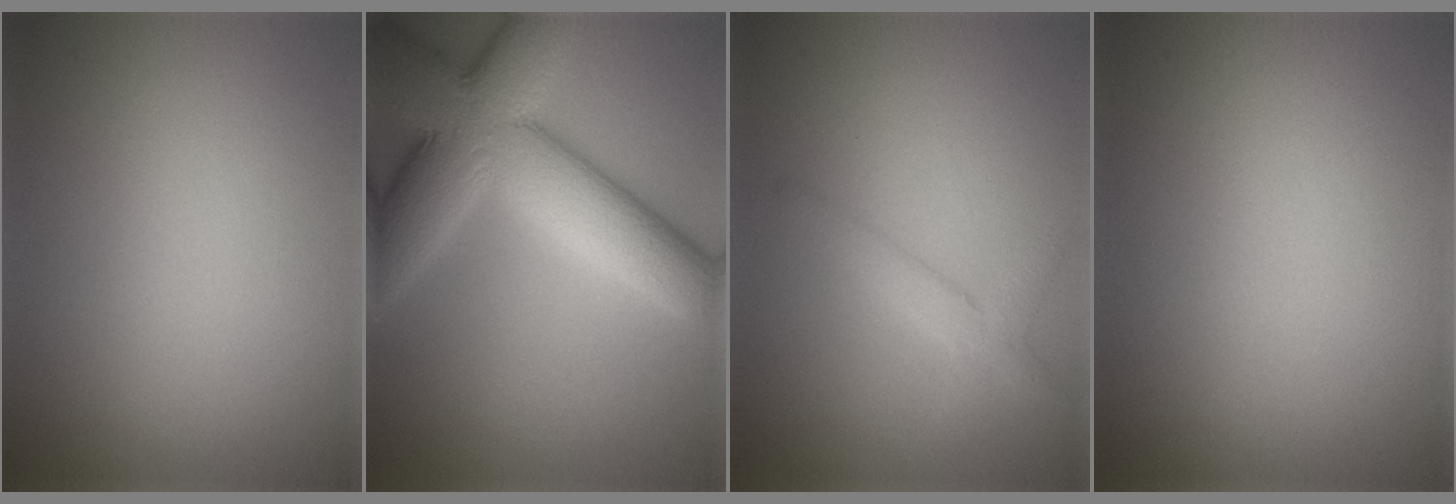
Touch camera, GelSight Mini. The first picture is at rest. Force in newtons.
{"total": 11.6, "press": 11.6, "slide": 0.1}
{"total": 2.2, "press": 2.2, "slide": 0.1}
{"total": 0.0}